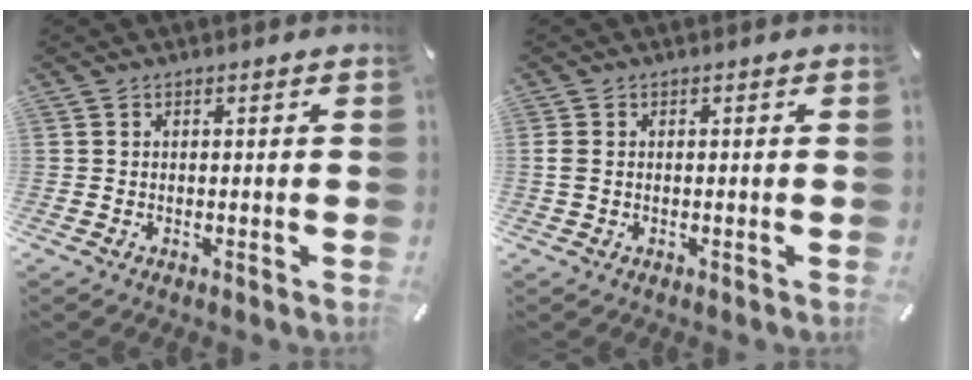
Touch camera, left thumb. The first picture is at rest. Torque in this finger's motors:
{"motor_torque": [0.15, 0.39, 0.21, 0.34, 0.00]}